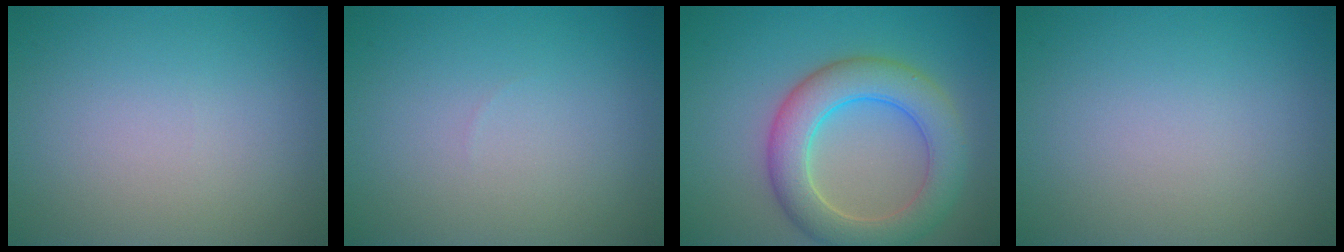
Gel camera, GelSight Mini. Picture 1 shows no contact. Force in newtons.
{"total": 0.0}
{"total": 6.5, "press": 6.5, "slide": 0.3}
{"total": 0.0}